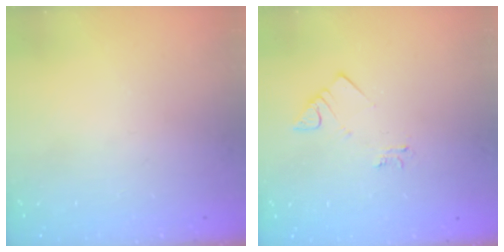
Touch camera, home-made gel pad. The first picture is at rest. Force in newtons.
{"total": 3.3, "press": 3.2, "slide": 0.4}